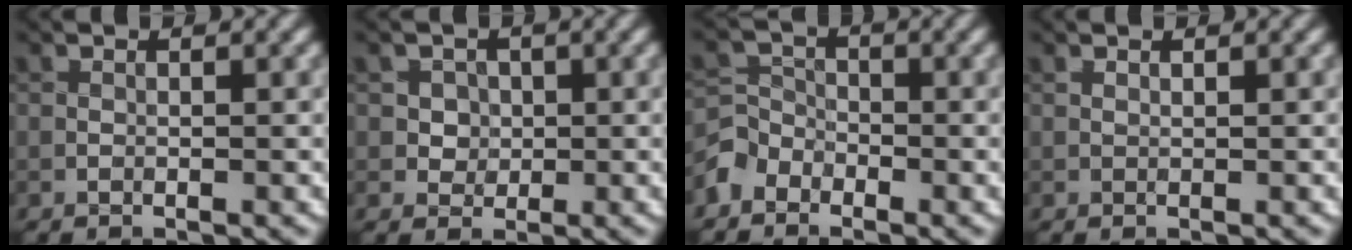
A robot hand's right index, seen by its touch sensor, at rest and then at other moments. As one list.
[{"total": 2.3, "force": [0.3, 2.2, 0.8], "torque": [0.003, 0.002, 0.007]}, {"total": 2.8, "force": [-2.1, 1.8, 0.3], "torque": [-0.008, 0.006, -0.055]}, {"total": 0.0}]